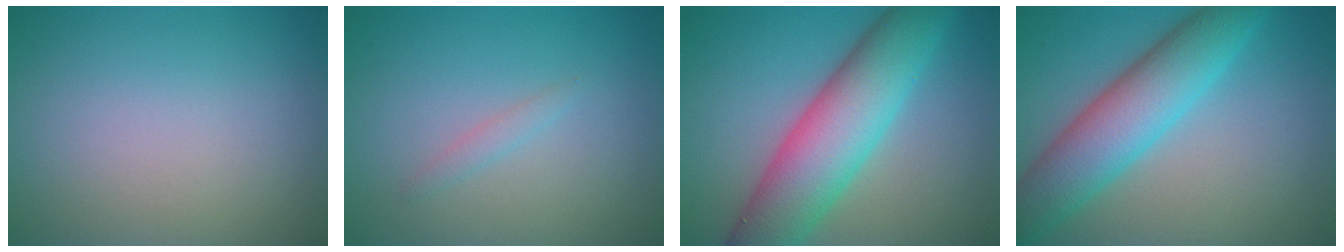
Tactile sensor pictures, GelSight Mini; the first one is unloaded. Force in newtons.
{"total": 0.9, "press": 0.9, "slide": 0.1}
{"total": 9.5, "press": 9.5, "slide": 0.3}
{"total": 7.6, "press": 7.6, "slide": 0.2}